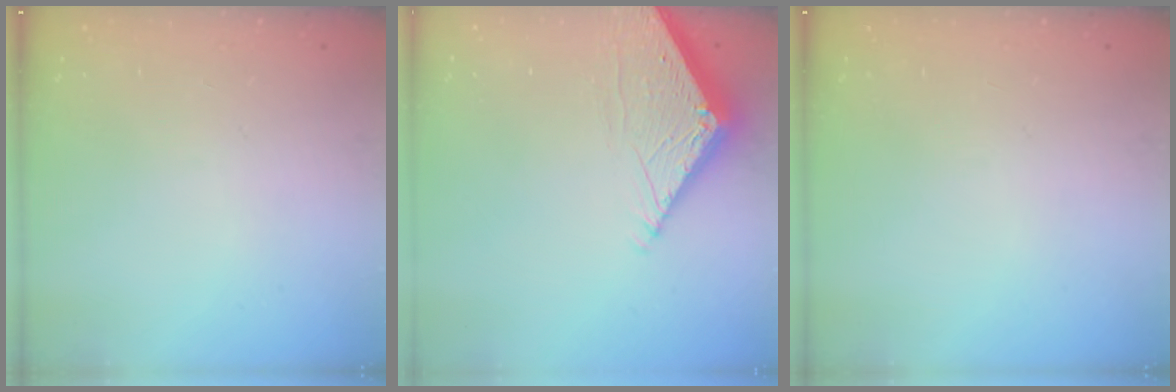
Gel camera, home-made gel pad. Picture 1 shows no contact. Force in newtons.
{"total": 6.2, "press": 6.2, "slide": 0.2}
{"total": 0.0}